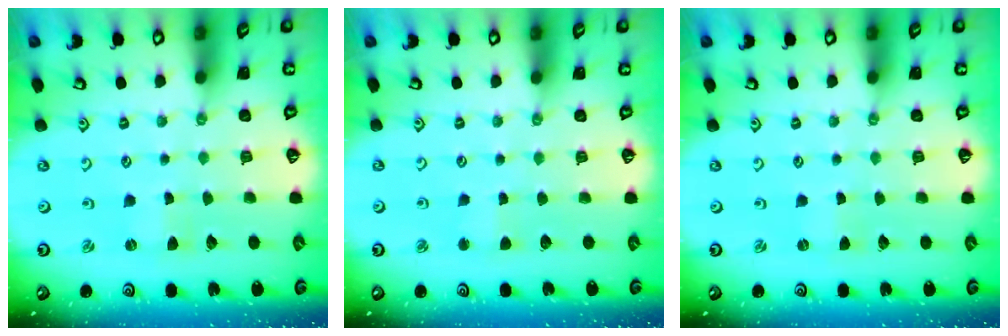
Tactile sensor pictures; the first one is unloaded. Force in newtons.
{"total": 2.2, "press": 2.2, "slide": 0.2}
{"total": 0.0}